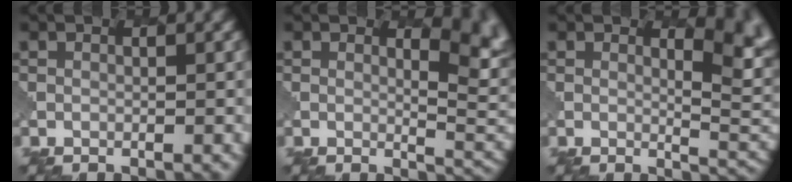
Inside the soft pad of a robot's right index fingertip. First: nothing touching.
{"total": 6.7, "force": [2.1, 3.6, 5.2], "torque": [-0.031, -0.008, 0.037]}
{"total": 5.6, "force": [1.9, 2.8, 4.5], "torque": [-0.028, -0.007, 0.031]}